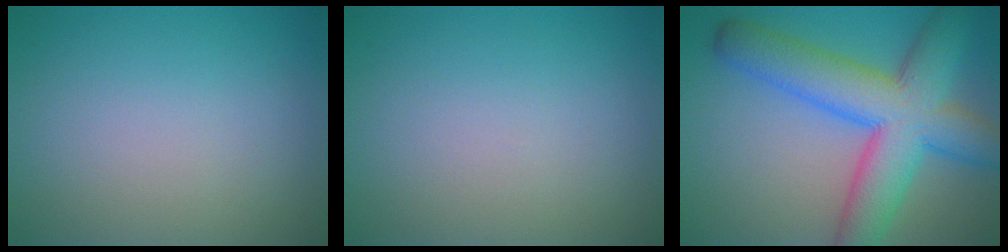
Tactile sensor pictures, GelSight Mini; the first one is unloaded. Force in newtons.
{"total": 0.0}
{"total": 10.1, "press": 10.1, "slide": 0.2}